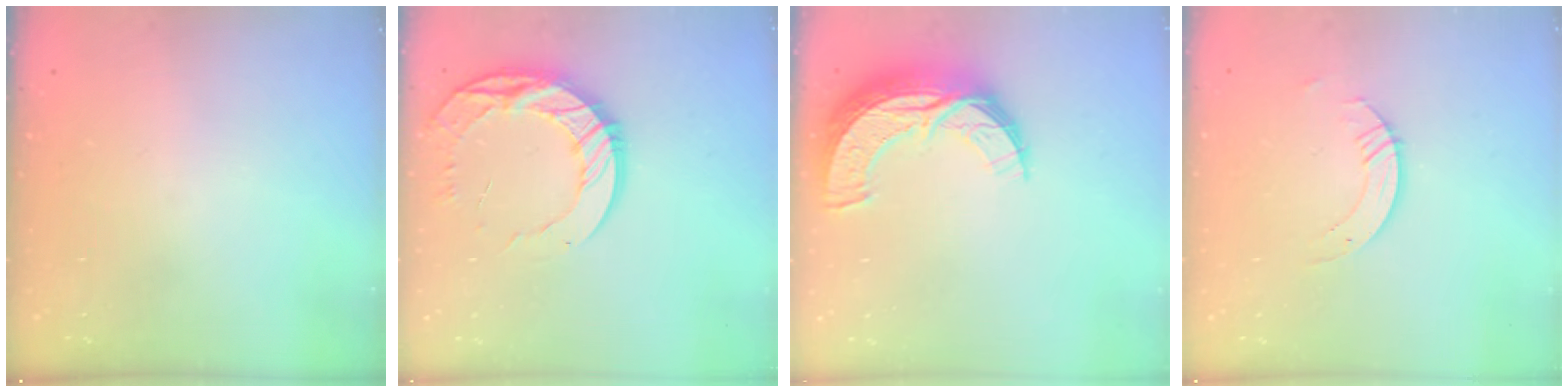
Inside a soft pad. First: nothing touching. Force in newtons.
{"total": 15.4, "press": 15.3, "slide": 1.3}
{"total": 12.8, "press": 12.7, "slide": 1.0}
{"total": 3.7, "press": 3.6, "slide": 0.4}